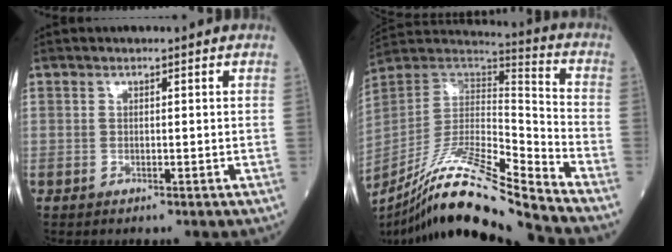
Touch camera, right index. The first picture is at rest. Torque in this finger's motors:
{"motor_torque": [0.78, -0.85, 0.20, 0.08]}